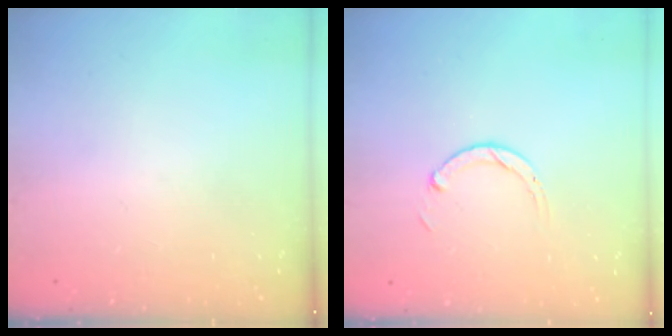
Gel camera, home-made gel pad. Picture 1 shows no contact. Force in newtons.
{"total": 2.9, "press": 2.9, "slide": 0.4}